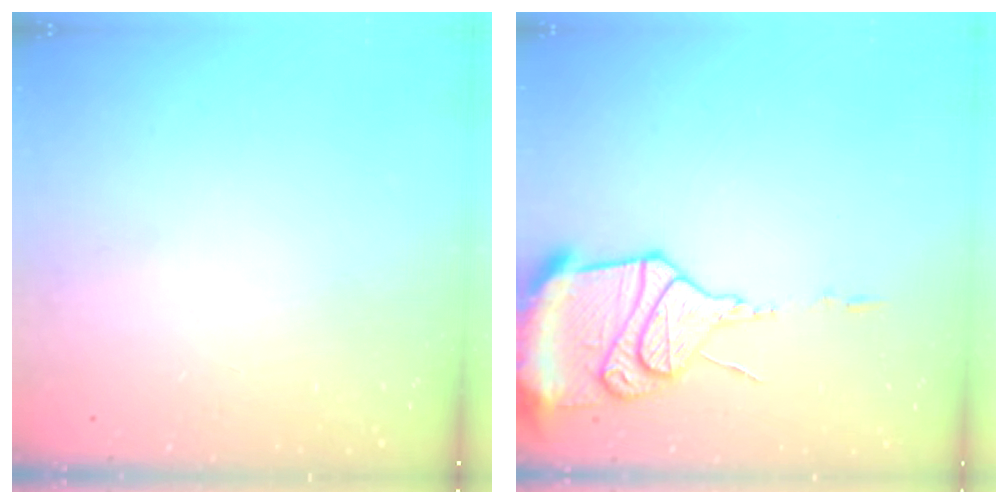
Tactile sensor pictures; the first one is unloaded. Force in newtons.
{"total": 16.9, "press": 15.2, "slide": 7.4}